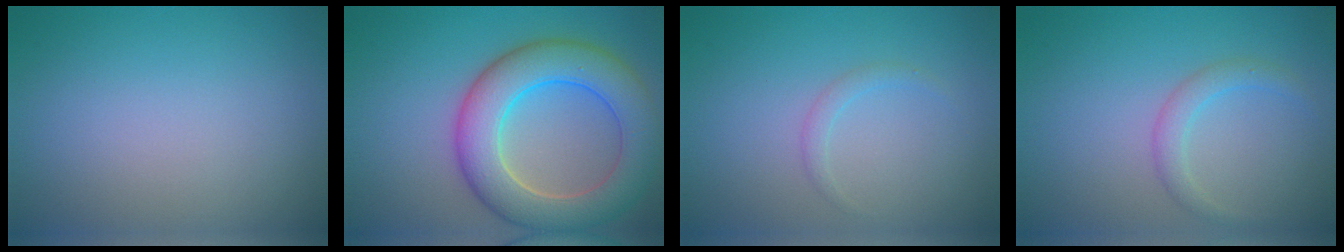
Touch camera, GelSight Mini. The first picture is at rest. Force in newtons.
{"total": 8.4, "press": 8.4, "slide": 0.6}
{"total": 1.0, "press": 1.0, "slide": 0.0}
{"total": 1.7, "press": 1.7, "slide": 0.0}